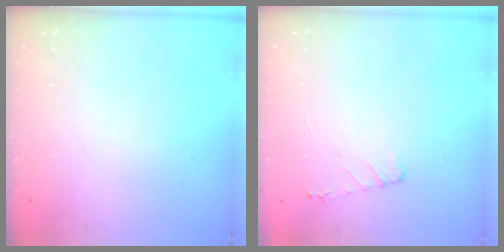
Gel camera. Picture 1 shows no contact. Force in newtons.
{"total": 5.4, "press": 5.3, "slide": 0.6}